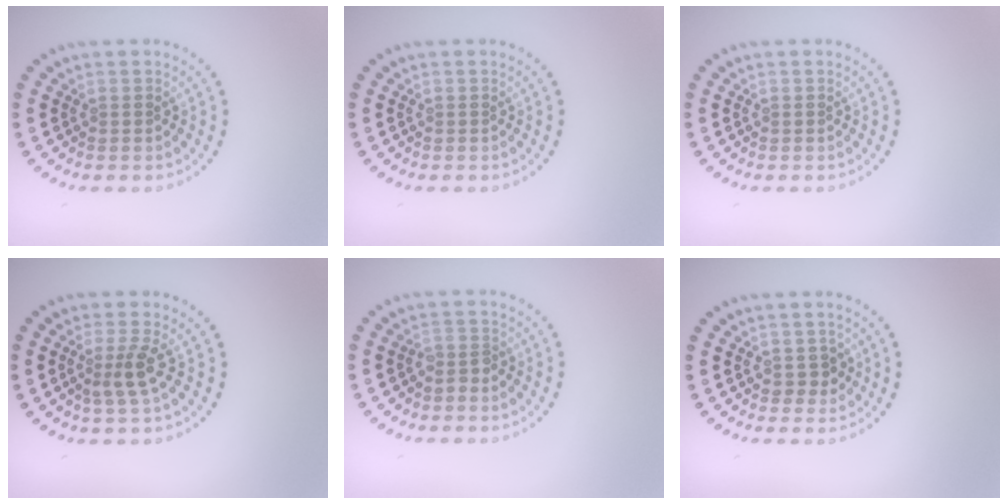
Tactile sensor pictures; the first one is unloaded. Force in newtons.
{"total": 0.0}
{"total": 0.0}
{"total": 2.3, "press": 1.7, "slide": 1.5}
{"total": 1.3, "press": 1.0, "slide": 0.8}
{"total": 1.2, "press": 1.0, "slide": 0.6}